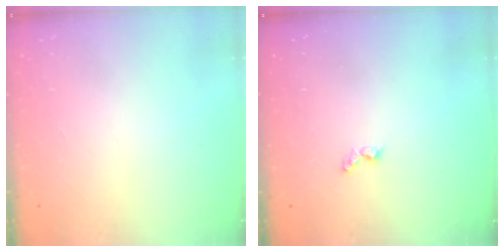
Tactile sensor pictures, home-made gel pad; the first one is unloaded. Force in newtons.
{"total": 3.8, "press": 3.8, "slide": 0.6}